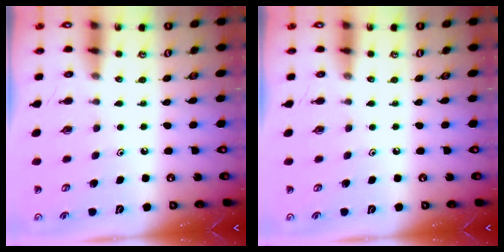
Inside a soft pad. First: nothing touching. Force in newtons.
{"total": 0.0}